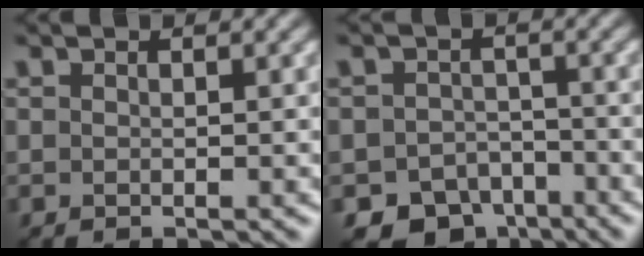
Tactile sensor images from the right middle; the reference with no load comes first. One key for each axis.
{"total": 5.1, "fx": -3.5, "fy": 3.4, "fz": 1.2, "tx": -0.011, "ty": -0.006, "tz": -0.055}